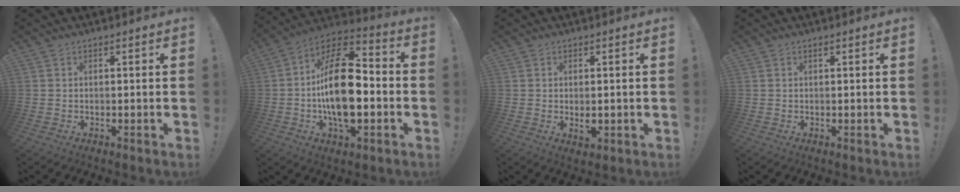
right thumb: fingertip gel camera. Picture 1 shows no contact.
{"total": 22.0, "force": [-2.8, 11.2, 18.8], "torque": [-0.327, 0.014, -0.048]}
{"total": 2.8, "force": [0.0, 1.4, 2.5], "torque": [-0.026, -0.004, 0.000]}
{"total": 0.0}